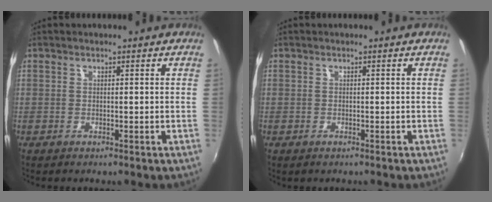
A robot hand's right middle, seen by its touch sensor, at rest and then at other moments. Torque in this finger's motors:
{"motor_torque": [0.99, -1.14, 0.15, 0.04]}